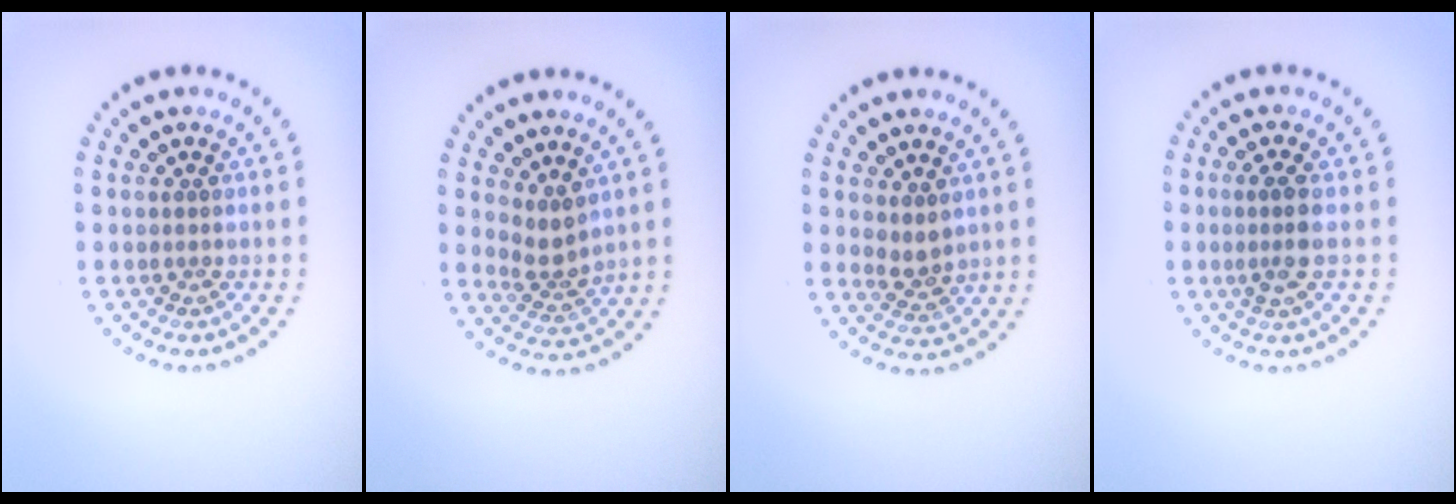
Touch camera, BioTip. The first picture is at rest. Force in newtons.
{"total": 2.2, "press": 1.6, "slide": 1.6}
{"total": 1.9, "press": 1.6, "slide": 0.9}
{"total": 2.2, "press": 1.8, "slide": 1.2}